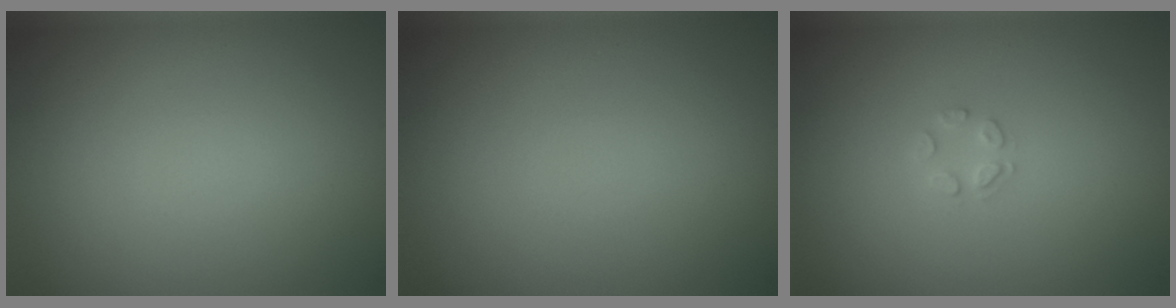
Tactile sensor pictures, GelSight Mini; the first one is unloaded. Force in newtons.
{"total": 0.0}
{"total": 1.2, "press": 1.2, "slide": 0.1}